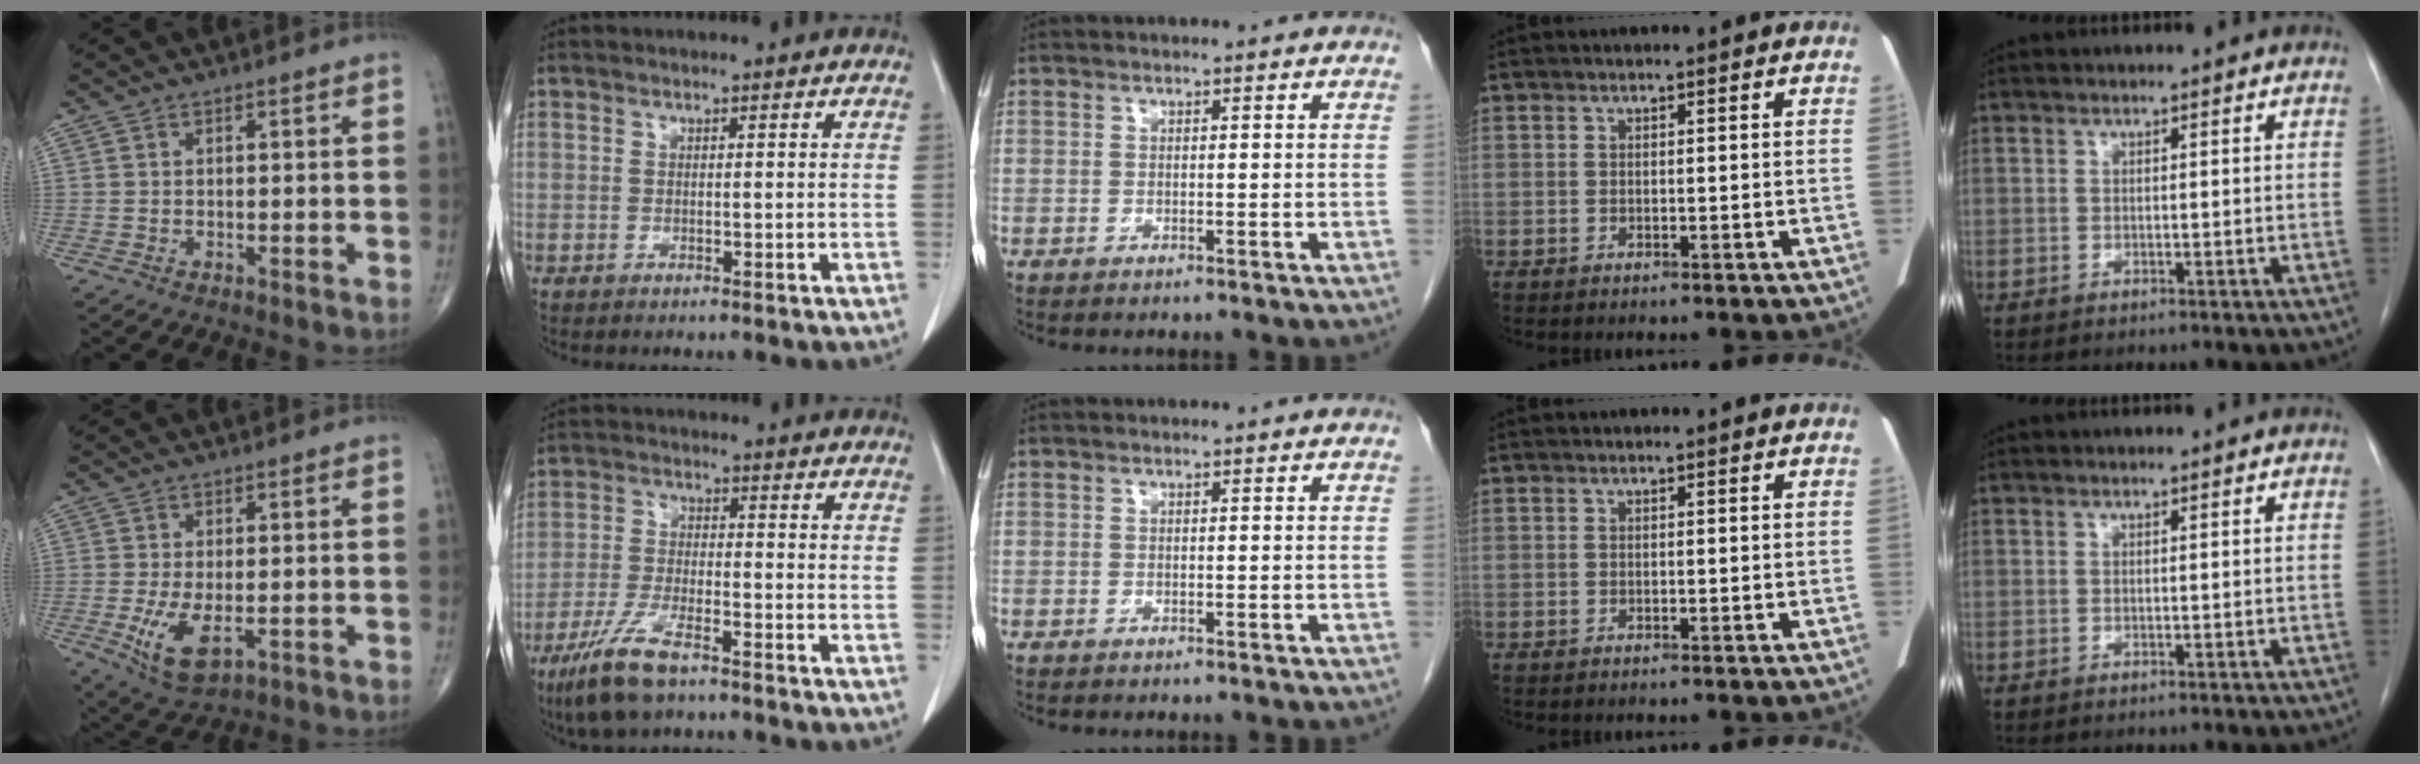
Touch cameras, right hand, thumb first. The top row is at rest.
{"thumb": {"total": 7.4, "force": [-1.9, 3.6, 6.2], "torque": [-0.120, -0.015, -0.024]}, "index": {"total": 8.7, "force": [-6.1, 1.6, 6.0], "torque": [-0.130, -0.019, -0.116]}}